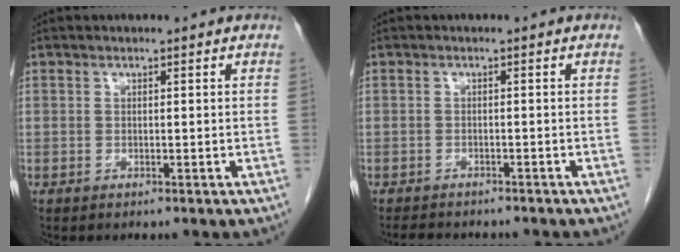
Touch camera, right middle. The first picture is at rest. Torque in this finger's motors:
{"motor_torque": [0.04, -0.03, 0.00, 0.00]}